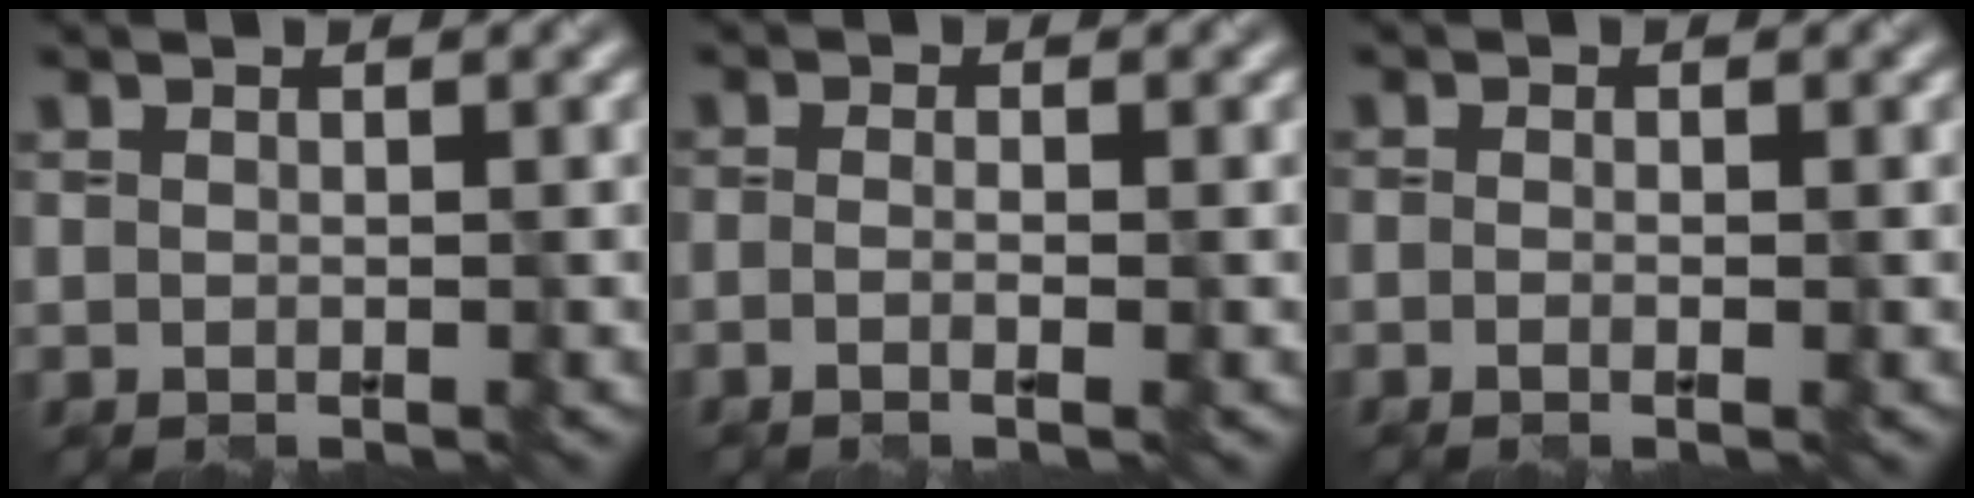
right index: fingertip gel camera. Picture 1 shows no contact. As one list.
[{"total": 1.4, "force": [-1.1, 0.0, 0.8], "torque": [-0.011, -0.001, -0.017]}, {"total": 1.1, "force": [-1.0, -0.4, 0.1], "torque": [-0.005, 0.000, -0.010]}]